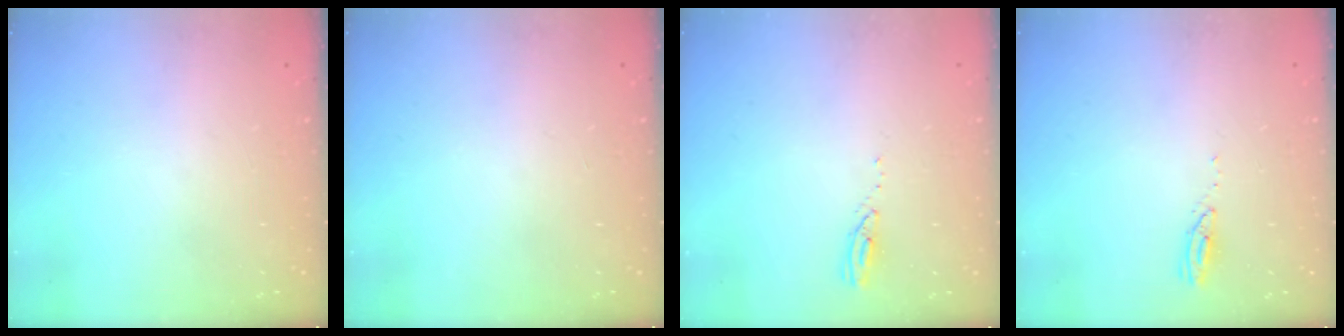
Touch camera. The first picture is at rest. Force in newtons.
{"total": 0.0}
{"total": 3.2, "press": 3.2, "slide": 0.3}
{"total": 3.1, "press": 3.1, "slide": 0.4}